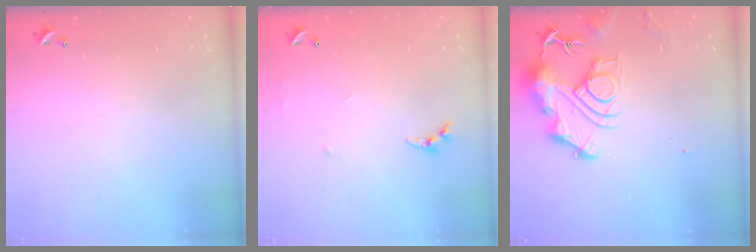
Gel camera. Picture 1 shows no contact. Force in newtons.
{"total": 4.5, "press": 4.5, "slide": 0.5}
{"total": 12.2, "press": 12.1, "slide": 1.4}